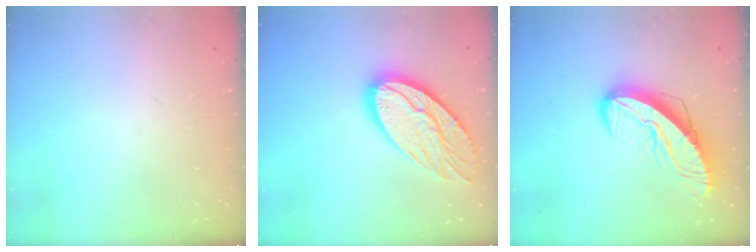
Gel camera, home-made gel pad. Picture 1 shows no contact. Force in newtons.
{"total": 19.2, "press": 19.1, "slide": 1.8}
{"total": 13.2, "press": 13.1, "slide": 1.0}